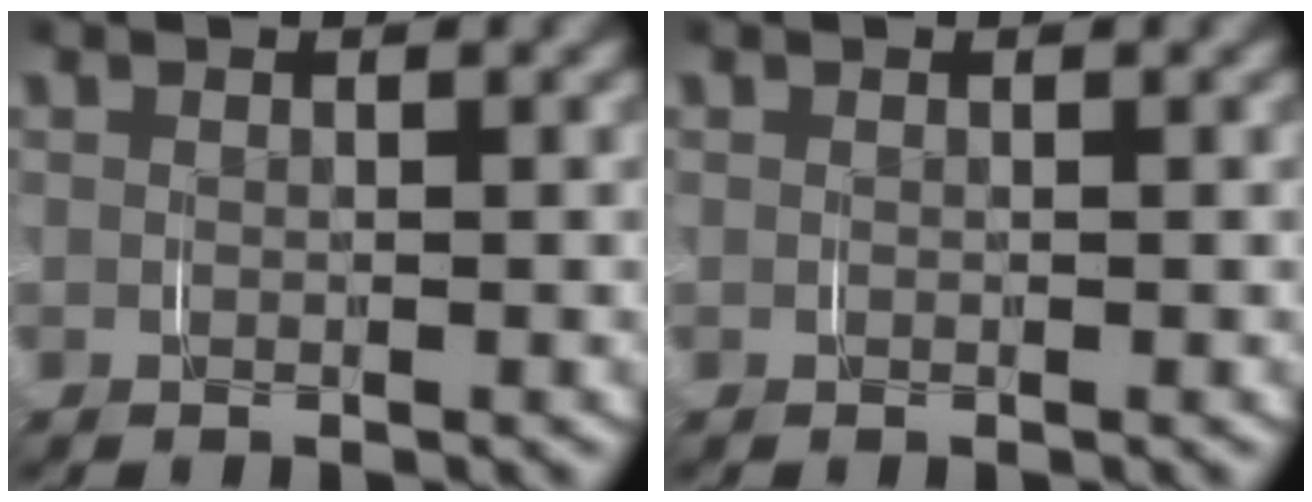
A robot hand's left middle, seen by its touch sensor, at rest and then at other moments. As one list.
[{"total": 0.0}]